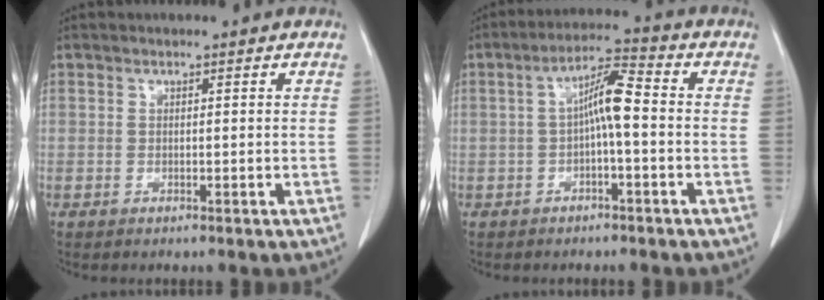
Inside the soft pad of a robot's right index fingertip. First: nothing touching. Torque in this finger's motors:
{"motor_torque": [1.06, 0.01, 0.26, 0.09]}